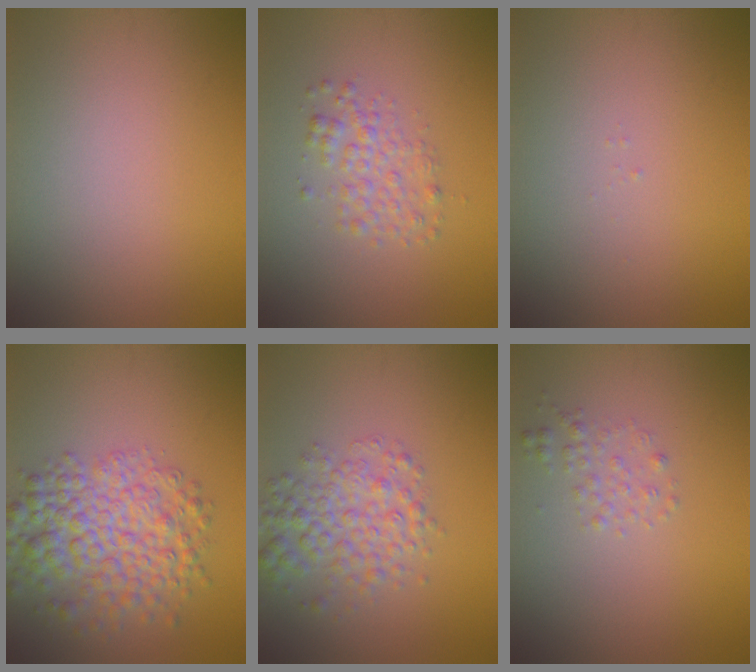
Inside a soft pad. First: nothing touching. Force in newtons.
{"total": 2.3, "press": 2.3, "slide": 0.1}
{"total": 0.0}
{"total": 6.5, "press": 6.5, "slide": 0.2}
{"total": 3.9, "press": 3.9, "slide": 0.1}
{"total": 1.2, "press": 1.2, "slide": 0.1}